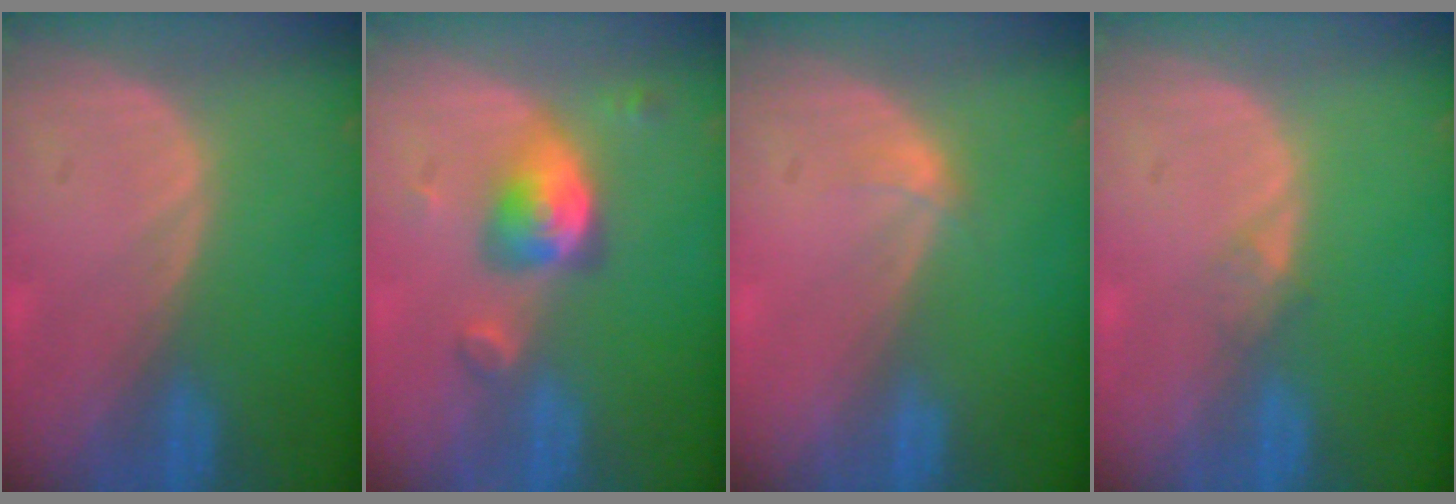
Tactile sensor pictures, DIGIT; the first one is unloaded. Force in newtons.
{"total": 5.1, "press": 5.1, "slide": 0.2}
{"total": 1.0, "press": 1.0, "slide": 0.1}
{"total": 1.1, "press": 1.0, "slide": 0.1}